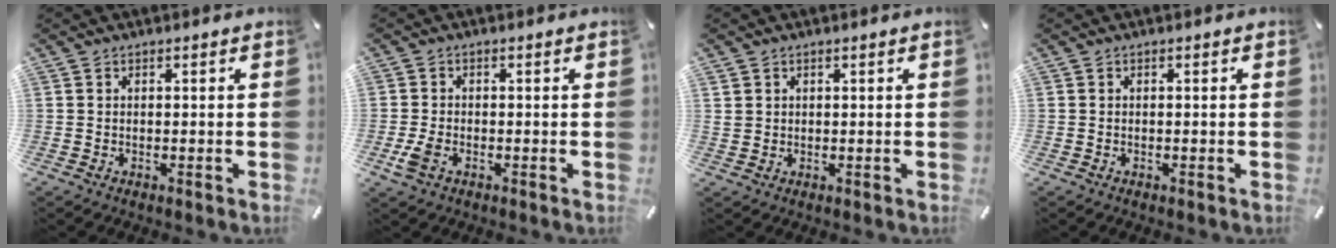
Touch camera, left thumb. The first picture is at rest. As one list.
[{"total": 3.5, "force": [-1.1, 2.5, 2.2], "torque": [-0.058, -0.002, -0.024]}, {"total": 2.0, "force": [1.2, 1.6, 0.0], "torque": [-0.002, 0.002, 0.022]}, {"total": 0.0}]